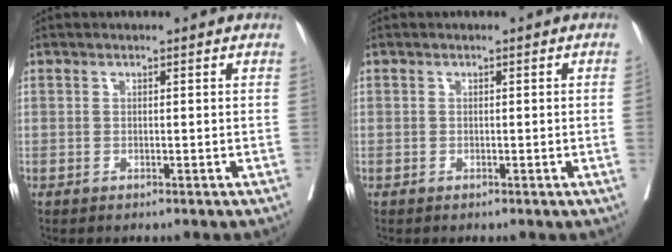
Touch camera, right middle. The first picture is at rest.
{"total": 0.7, "force": [0.0, -0.3, 0.6], "torque": [-0.006, -0.002, 0.003]}